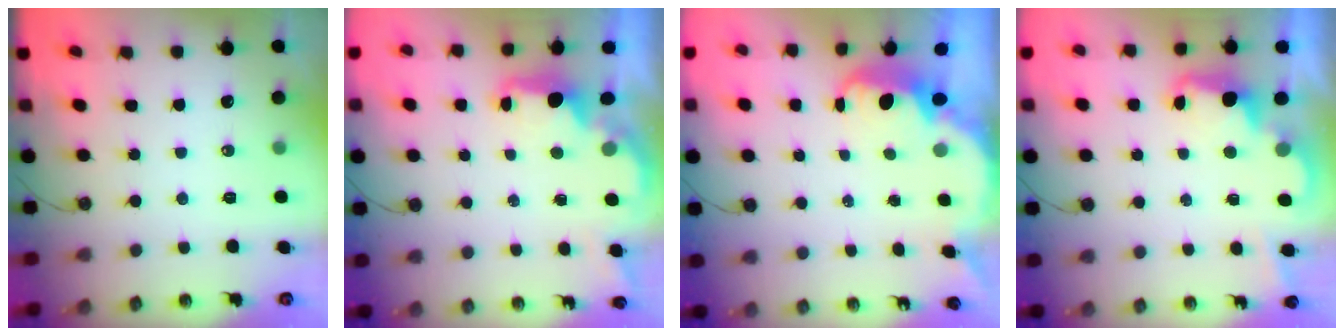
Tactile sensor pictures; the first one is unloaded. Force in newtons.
{"total": 1.8, "press": 1.7, "slide": 0.6}
{"total": 3.2, "press": 3.2, "slide": 0.4}
{"total": 2.5, "press": 2.4, "slide": 0.6}